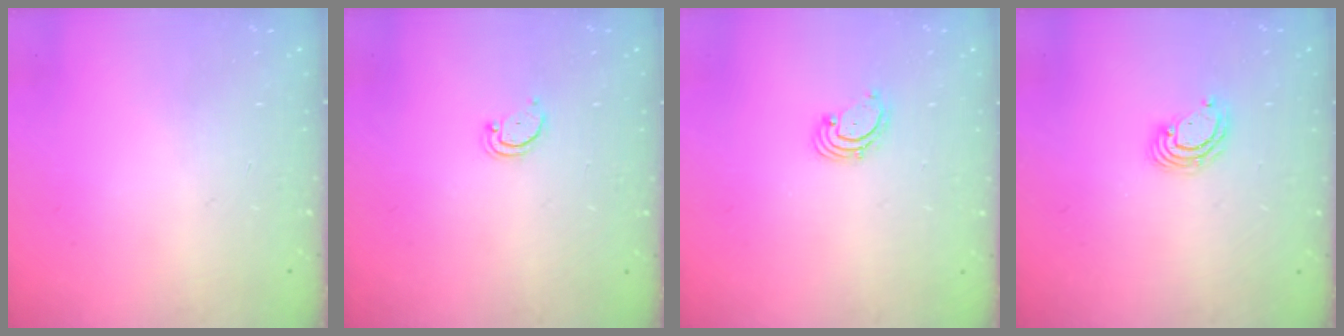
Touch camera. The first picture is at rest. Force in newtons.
{"total": 2.2, "press": 2.2, "slide": 0.4}
{"total": 1.6, "press": 1.6, "slide": 0.2}
{"total": 4.0, "press": 3.9, "slide": 0.3}